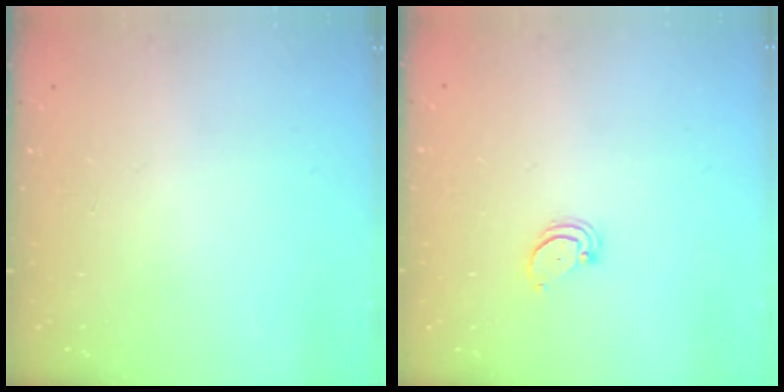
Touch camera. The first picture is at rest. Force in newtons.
{"total": 2.0, "press": 2.0, "slide": 0.2}